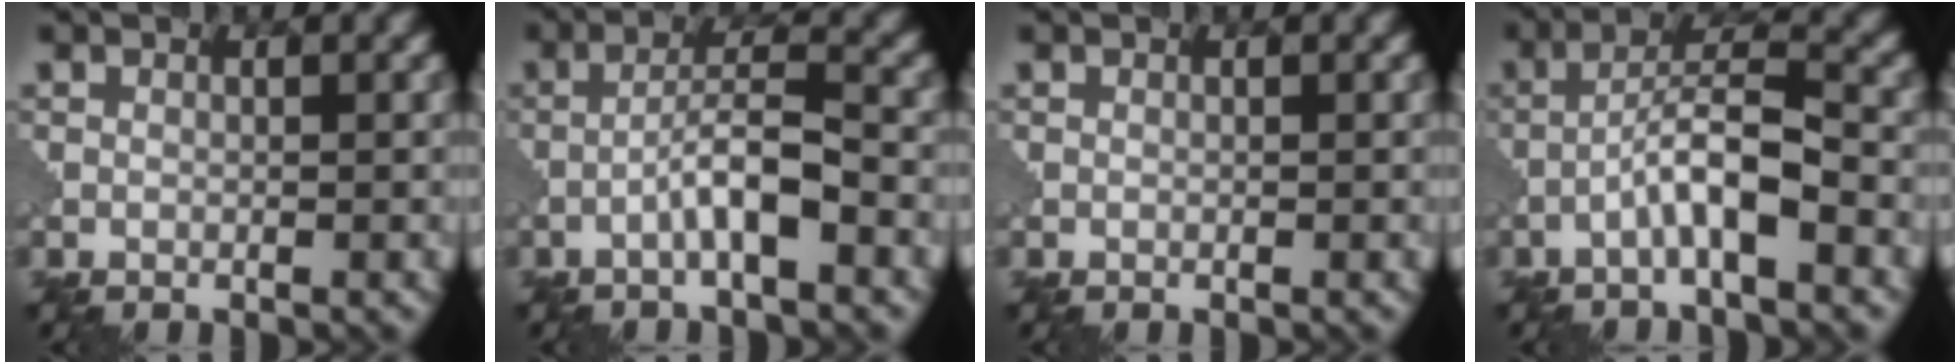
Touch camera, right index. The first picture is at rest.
{"total": 4.1, "force": [-1.9, 0.6, 3.6], "torque": [-0.064, 0.019, -0.040]}
{"total": 0.0}
{"total": 5.1, "force": [-2.2, 0.9, 4.5], "torque": [-0.080, 0.020, -0.047]}